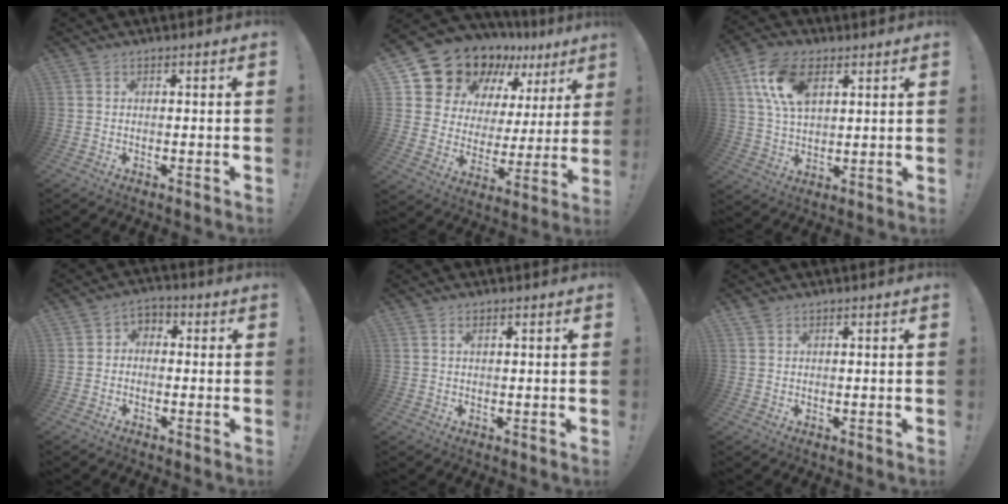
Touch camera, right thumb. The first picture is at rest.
{"total": 16.1, "force": [13.6, 7.7, 4.0], "torque": [-0.078, -0.110, 0.258]}
{"total": 14.3, "force": [5.8, 8.8, 9.6], "torque": [-0.165, -0.005, 0.110]}
{"total": 3.5, "force": [-1.6, 2.7, 1.5], "torque": [-0.025, 0.016, -0.028]}
{"total": 1.3, "force": [0.7, 0.5, 0.9], "torque": [-0.017, 0.001, 0.012]}
{"total": 1.2, "force": [0.9, 0.7, 0.2], "torque": [0.004, -0.005, 0.016]}